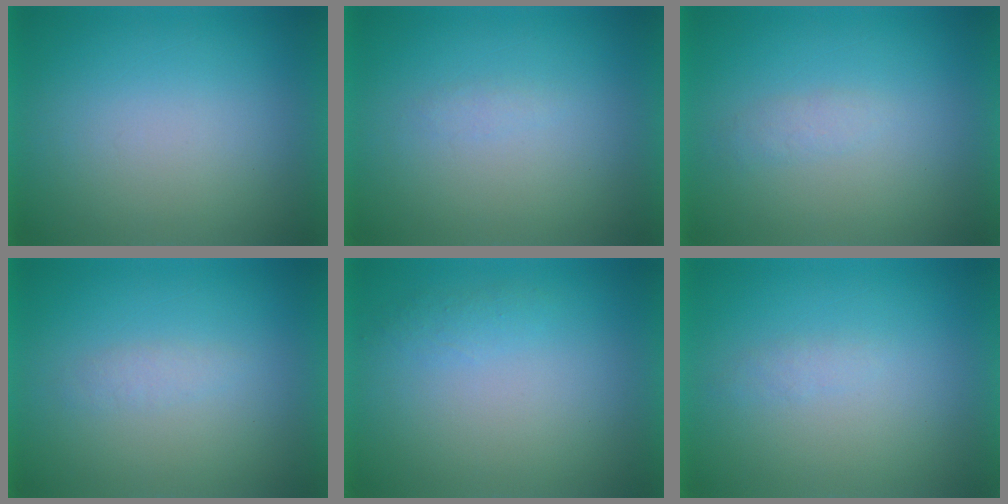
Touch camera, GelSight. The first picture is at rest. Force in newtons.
{"total": 1.0}
{"total": 1.4}
{"total": 1.3}
{"total": 2.1}
{"total": 1.2}